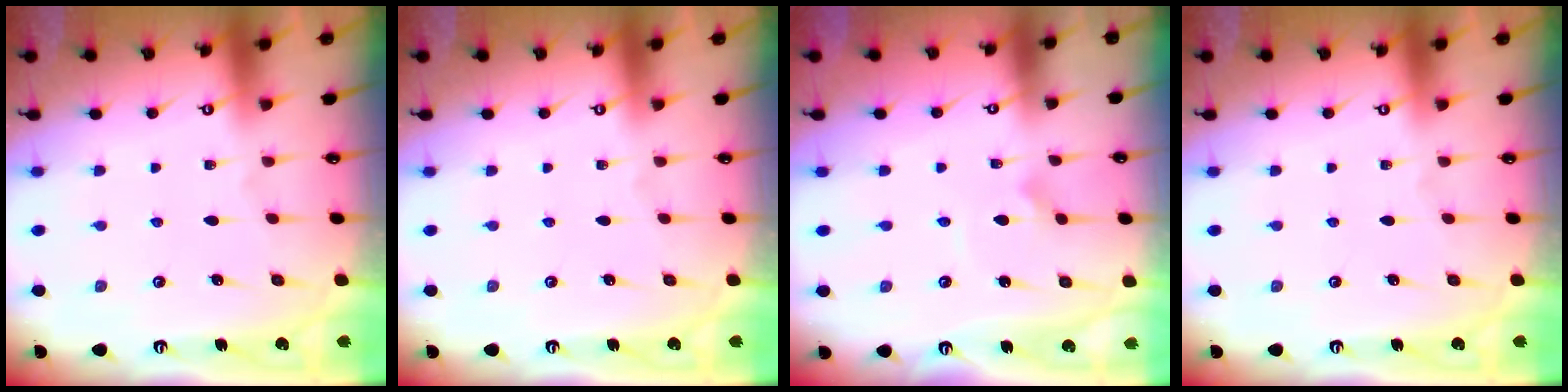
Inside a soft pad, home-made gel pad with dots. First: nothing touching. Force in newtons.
{"total": 0.0}
{"total": 3.0, "press": 3.0, "slide": 0.2}
{"total": 0.0}